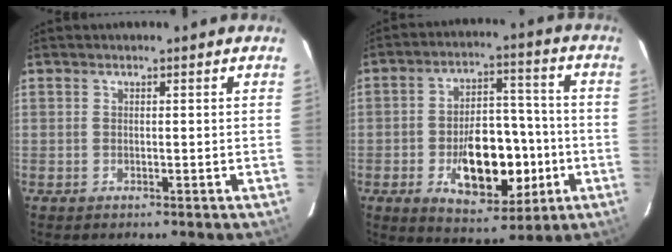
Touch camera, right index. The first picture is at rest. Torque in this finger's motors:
{"motor_torque": [0.65, -0.12, 0.84, 0.16]}